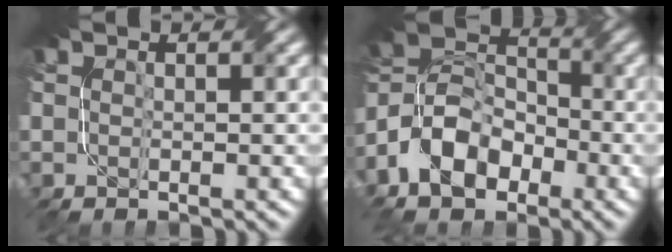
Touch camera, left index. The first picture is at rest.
{"total": 8.0, "force": [-4.2, 5.3, 4.2], "torque": [-0.081, 0.006, -0.097]}